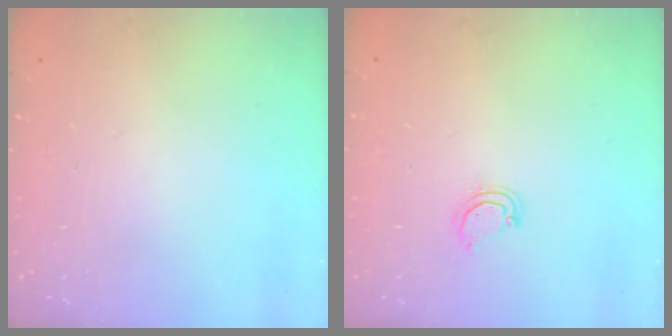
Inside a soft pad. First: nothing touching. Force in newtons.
{"total": 3.7, "press": 3.7, "slide": 0.3}